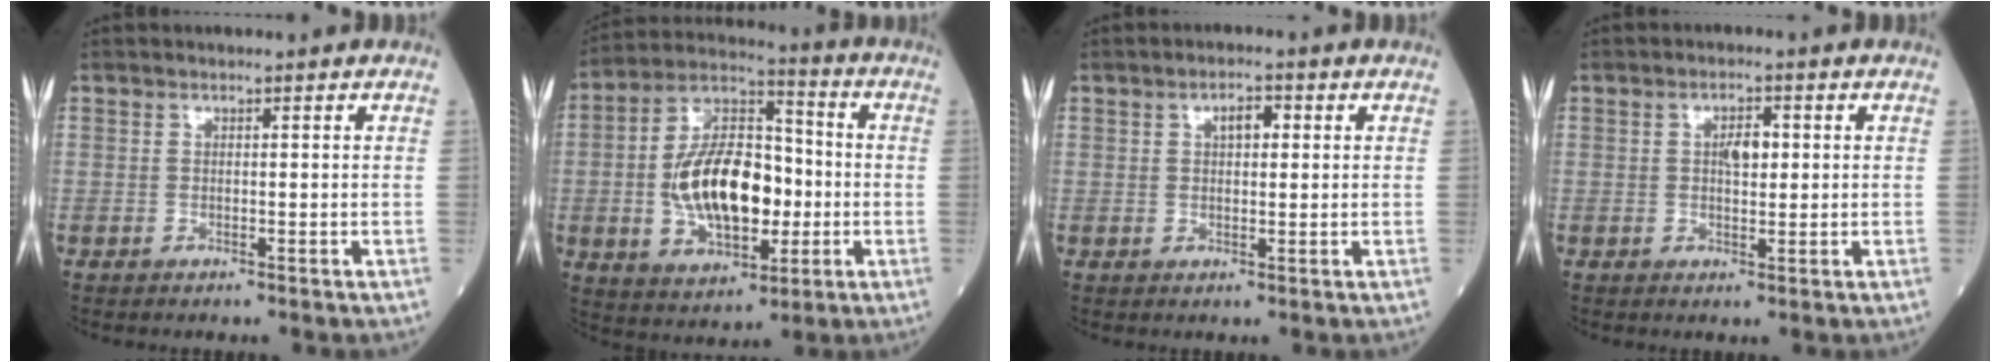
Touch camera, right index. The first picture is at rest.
{"total": 16.7, "force": [-1.9, 8.4, 14.4], "torque": [-0.277, 0.015, -0.027]}
{"total": 3.0, "force": [0.9, 1.3, 2.5], "torque": [-0.041, 0.006, 0.014]}
{"total": 3.2, "force": [0.6, 1.3, 2.8], "torque": [-0.046, 0.003, 0.009]}